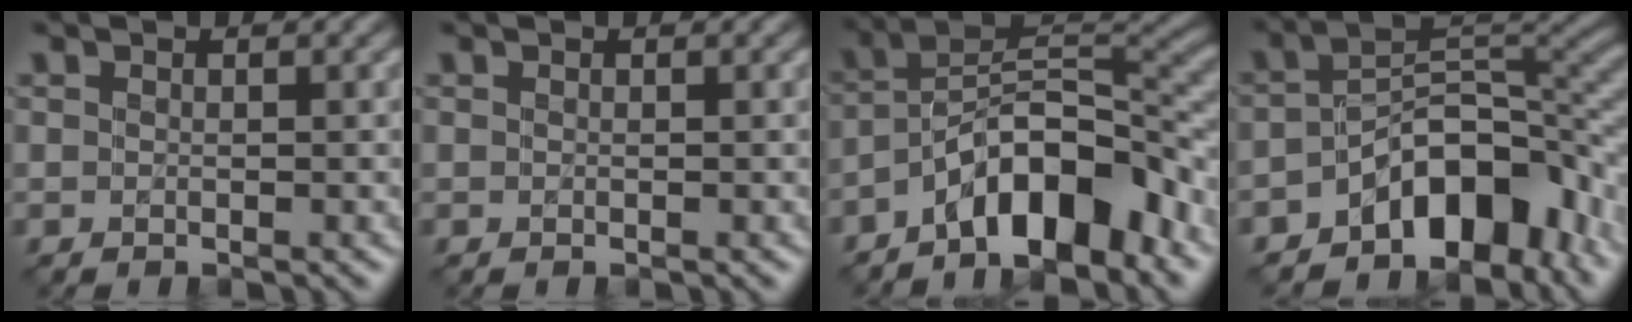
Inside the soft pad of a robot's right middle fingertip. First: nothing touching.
{"total": 0.0}
{"total": 9.2, "force": [-5.5, 3.0, 6.6], "torque": [-0.092, 0.021, -0.105]}
{"total": 9.6, "force": [-5.3, 4.7, 6.5], "torque": [-0.069, 0.014, -0.101]}